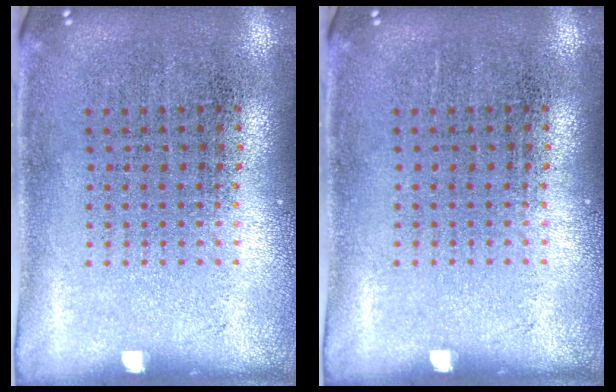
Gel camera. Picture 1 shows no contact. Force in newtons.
{"total": 0.0}